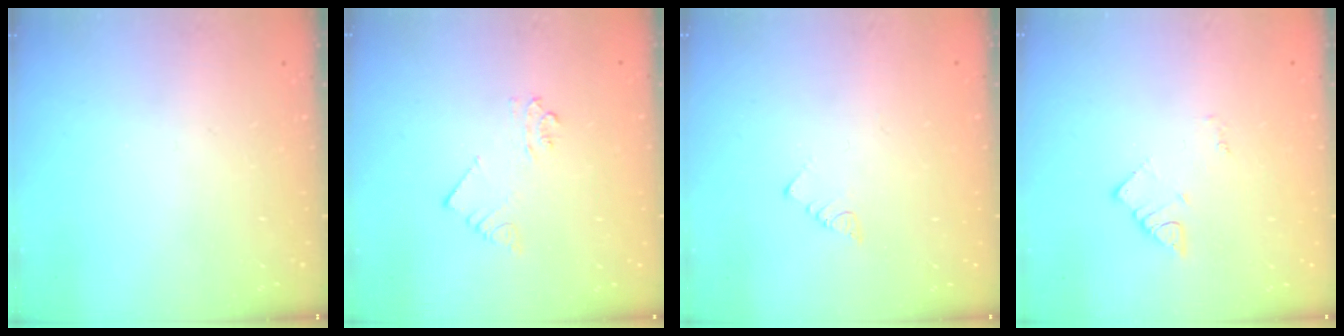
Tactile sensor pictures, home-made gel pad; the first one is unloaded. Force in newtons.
{"total": 3.2, "press": 3.2, "slide": 0.2}
{"total": 3.0, "press": 3.0, "slide": 0.2}
{"total": 2.7, "press": 2.7, "slide": 0.4}